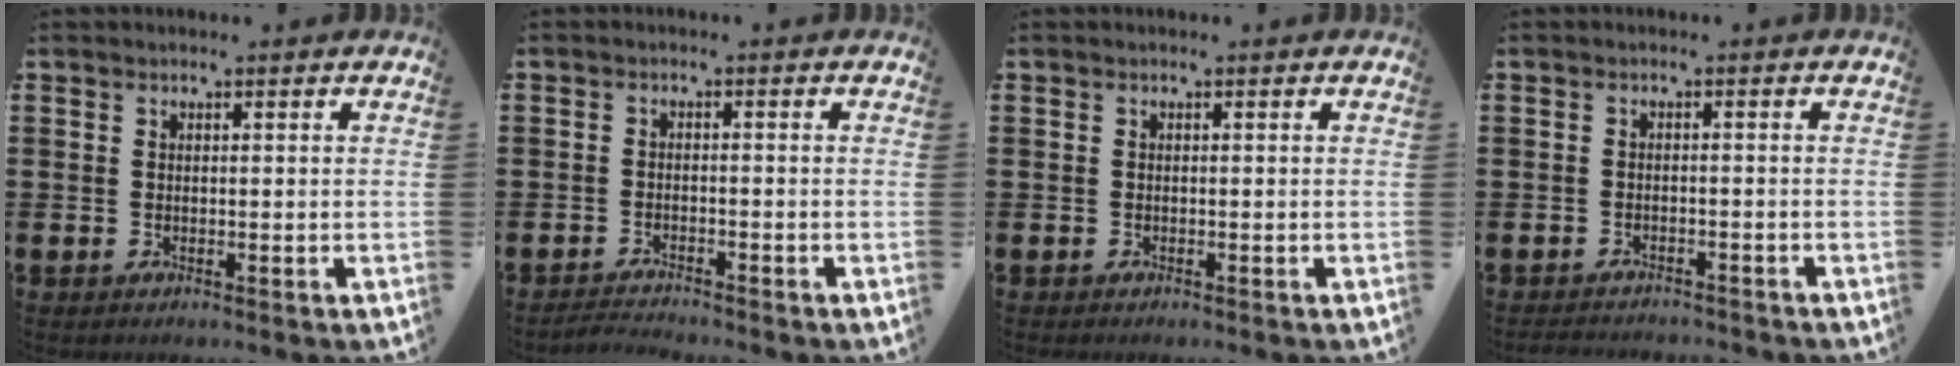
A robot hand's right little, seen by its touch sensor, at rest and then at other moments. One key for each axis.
{"total": 1.5, "fx": -1.5, "fy": -0.1, "fz": 0.1, "tx": -0.005, "ty": 0.004, "tz": -0.029}
{"total": 0.0}
{"total": 1.6, "fx": -1.6, "fy": 0.0, "fz": -0.1, "tx": -0.002, "ty": 0.002, "tz": -0.034}